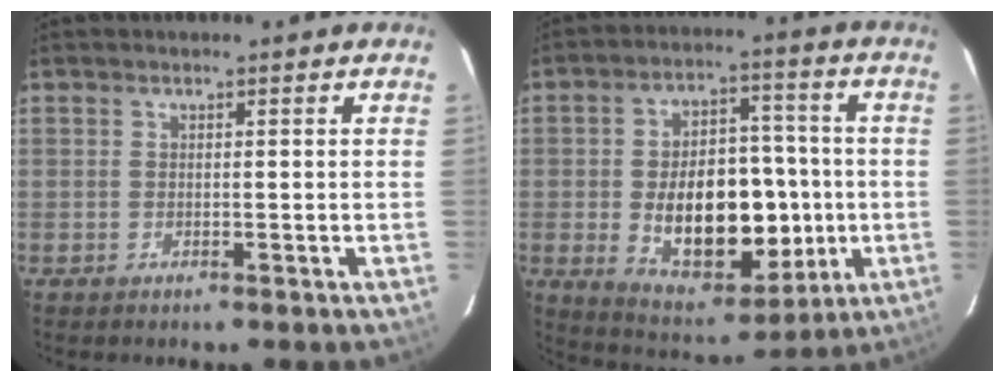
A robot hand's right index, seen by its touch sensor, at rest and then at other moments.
{"total": 18.4, "force": [-2.6, 11.4, 14.2], "torque": [-0.249, 0.012, -0.013]}